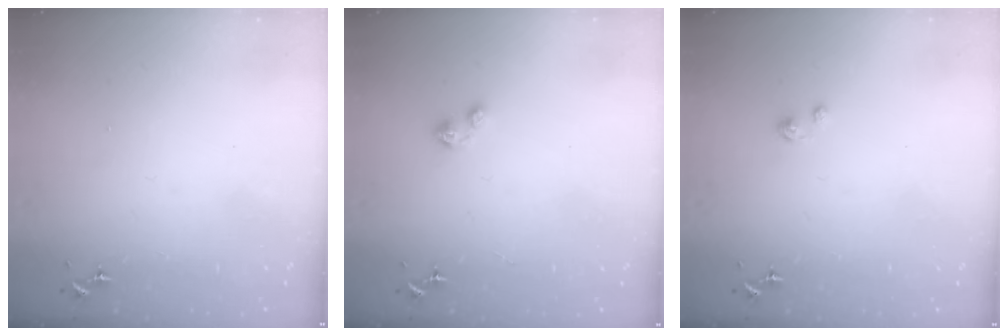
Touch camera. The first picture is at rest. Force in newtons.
{"total": 2.2, "press": 2.2, "slide": 0.2}
{"total": 2.8, "press": 2.8, "slide": 0.3}